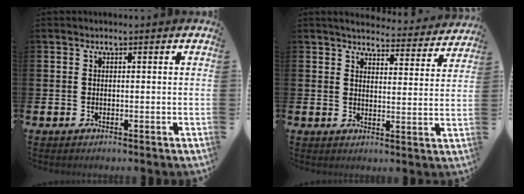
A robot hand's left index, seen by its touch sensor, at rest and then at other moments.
{"total": 4.3, "force": [4.2, 0.6, 0.7], "torque": [-0.018, -0.034, 0.068]}